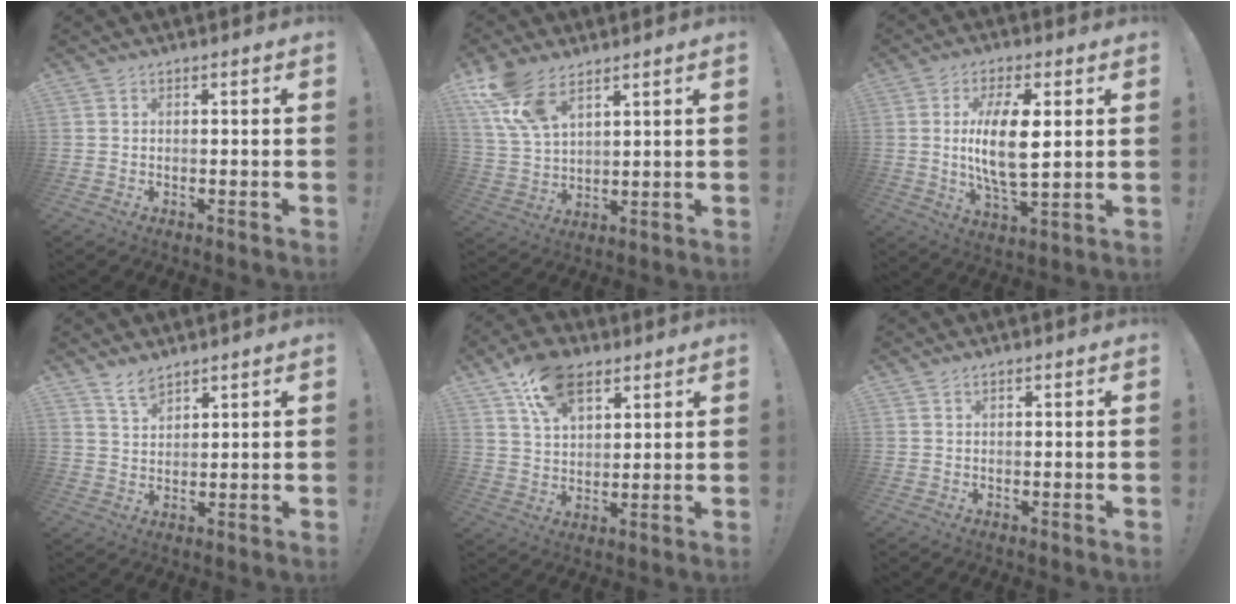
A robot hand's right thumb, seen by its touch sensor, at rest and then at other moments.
{"total": 11.7, "force": [7.7, 5.4, 7.0], "torque": [-0.150, -0.026, 0.149]}
{"total": 13.5, "force": [1.7, 5.3, 12.3], "torque": [-0.238, -0.016, 0.018]}
{"total": 4.9, "force": [4.1, 1.9, 1.9], "torque": [-0.032, -0.026, 0.075]}
{"total": 14.0, "force": [8.2, 8.4, 7.7], "torque": [-0.133, -0.024, 0.154]}
{"total": 0.6, "force": [0.5, 0.2, 0.3], "torque": [-0.001, -0.001, 0.008]}